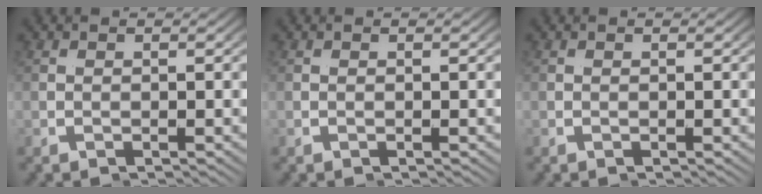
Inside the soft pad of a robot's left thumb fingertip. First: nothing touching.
{"total": 0.0}
{"total": 0.0}